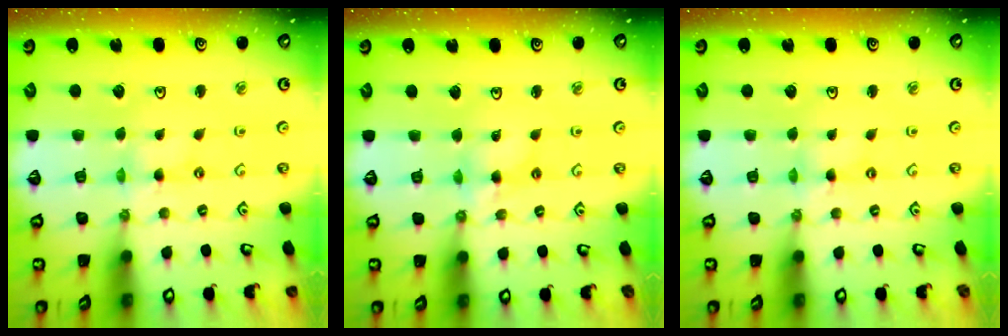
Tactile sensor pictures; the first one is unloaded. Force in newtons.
{"total": 5.0, "press": 4.9, "slide": 0.3}
{"total": 0.0}